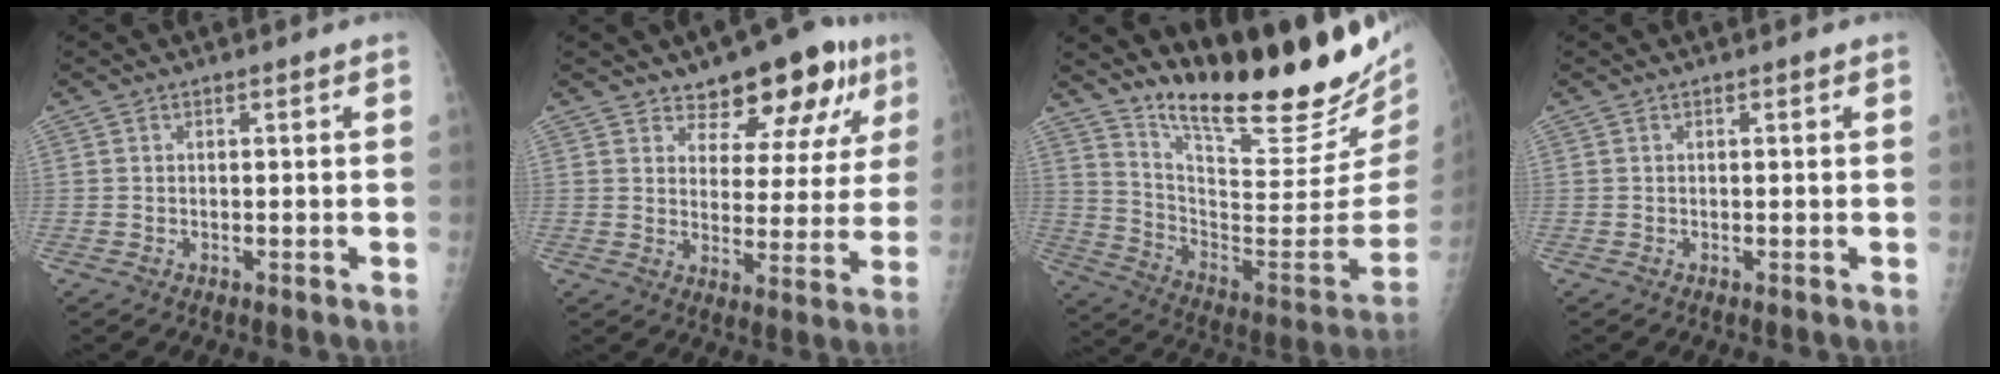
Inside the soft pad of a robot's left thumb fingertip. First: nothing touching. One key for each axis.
{"total": 13.1, "fx": 8.8, "fy": 6.4, "fz": 7.4, "tx": -0.045, "ty": -0.045, "tz": 0.120}
{"total": 28.6, "fx": 23.0, "fy": 5.5, "fz": 16.2, "tx": -0.222, "ty": -0.154, "tz": 0.339}
{"total": 0.5, "fx": 0.4, "fy": 0.1, "fz": 0.3, "tx": -0.005, "ty": -0.001, "tz": 0.006}